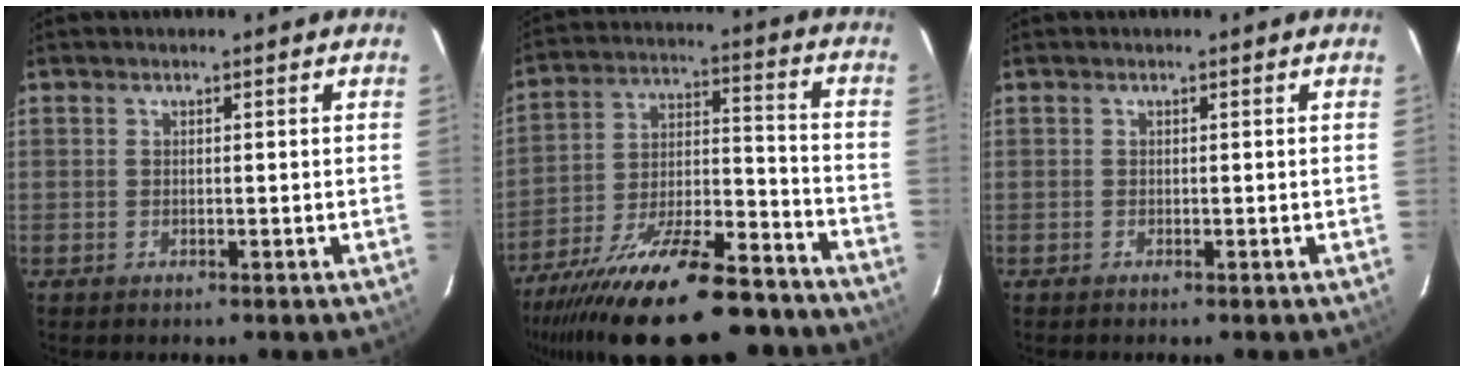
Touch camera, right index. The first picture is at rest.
{"total": 27.6, "force": [-21.7, 8.3, 14.8], "torque": [-0.269, -0.023, -0.319]}
{"total": 0.0}